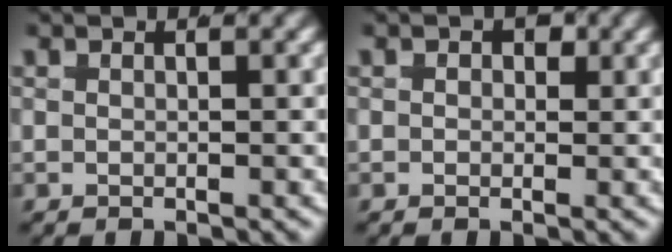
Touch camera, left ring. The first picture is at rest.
{"total": 1.0, "force": [-0.2, 0.9, 0.5], "torque": [-0.009, -0.006, 0.000]}